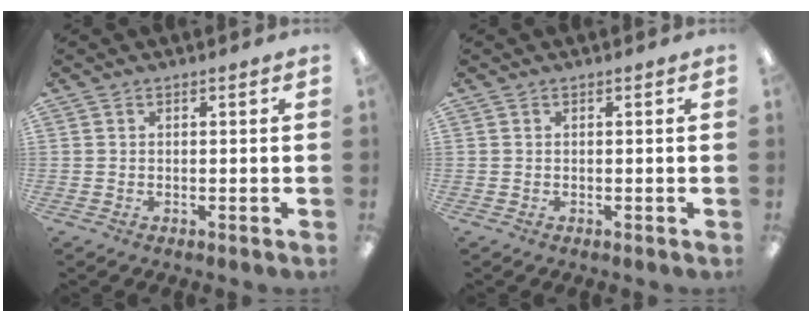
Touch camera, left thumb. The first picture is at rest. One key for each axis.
{"total": 0.0}